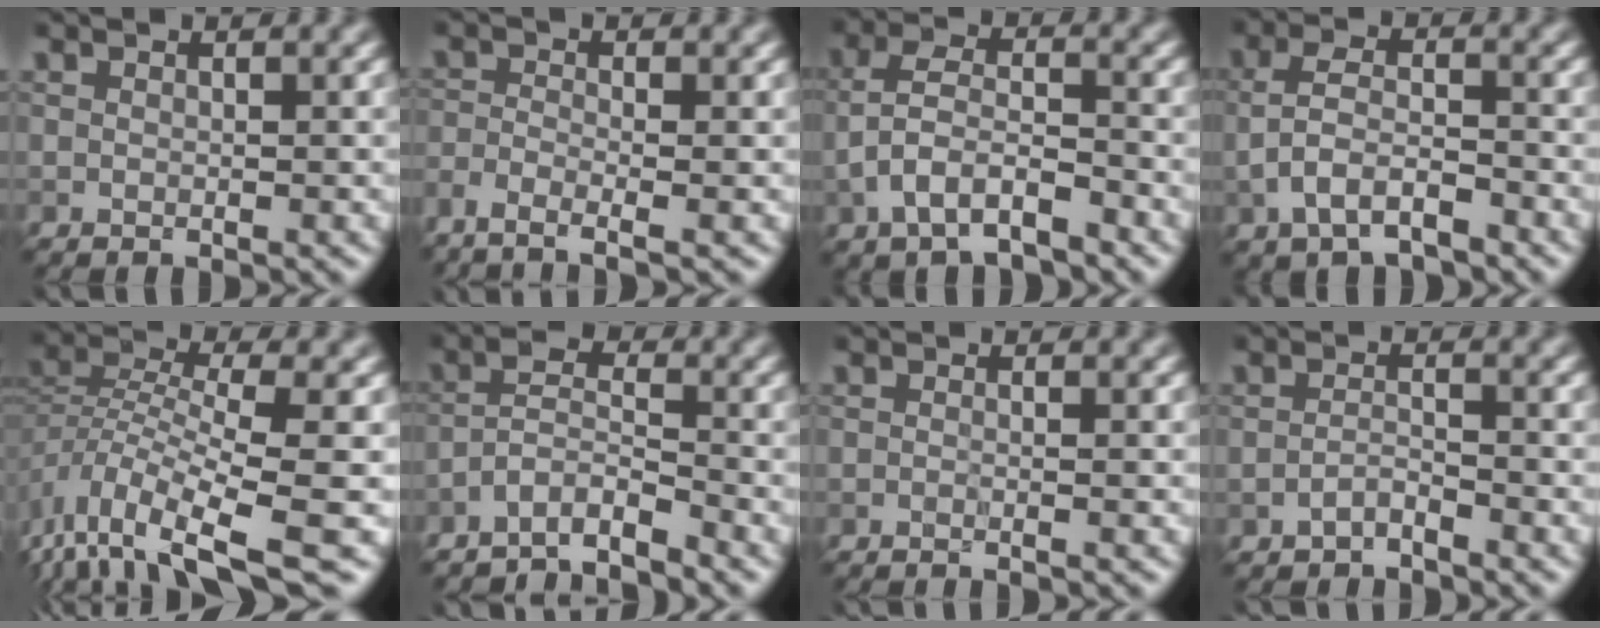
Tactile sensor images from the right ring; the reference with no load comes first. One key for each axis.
{"total": 3.2, "fx": -2.3, "fy": 0.7, "fz": 2.1, "tx": -0.043, "ty": -0.008, "tz": -0.059}
{"total": 5.3, "fx": -2.4, "fy": 2.6, "fz": 3.9, "tx": -0.076, "ty": 0.004, "tz": -0.052}
{"total": 4.6, "fx": -2.1, "fy": 2.3, "fz": 3.4, "tx": -0.069, "ty": 0.004, "tz": -0.045}
{"total": 8.5, "fx": -4.7, "fy": 2.6, "fz": 6.5, "tx": -0.118, "ty": -0.001, "tz": -0.098}
{"total": 4.1, "fx": -3.5, "fy": 0.7, "fz": 2.0, "tx": -0.034, "ty": 0.005, "tz": -0.075}
{"total": 1.5, "fx": -0.5, "fy": 0.6, "fz": 1.3, "tx": 0.000, "ty": -0.006, "tz": -0.025}
{"total": 1.2, "fx": -1.1, "fy": 0.2, "fz": 0.4, "tx": -0.009, "ty": 0.007, "tz": -0.024}